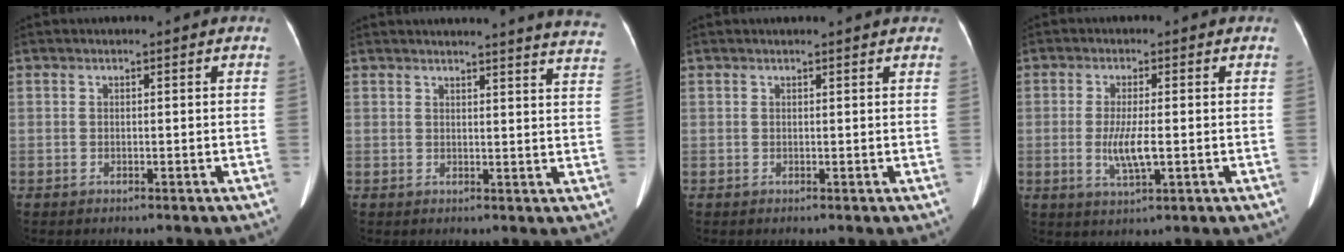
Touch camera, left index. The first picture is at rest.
{"total": 16.9, "force": [16.4, 0.3, 4.3], "torque": [-0.045, -0.082, 0.161]}
{"total": 5.1, "force": [4.8, 0.8, 1.6], "torque": [-0.017, 0.010, 0.037]}
{"total": 5.2, "force": [-0.8, 0.9, 5.0], "torque": [-0.107, -0.011, -0.014]}